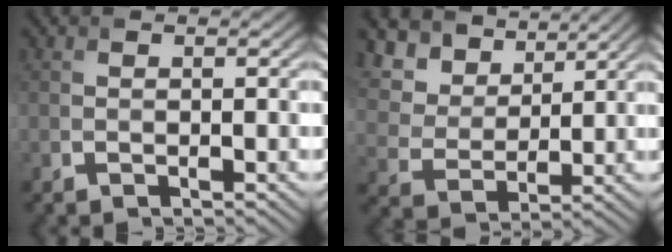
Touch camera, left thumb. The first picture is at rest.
{"total": 10.8, "force": [6.6, 6.8, 5.1], "torque": [-0.177, 0.007, 0.145]}